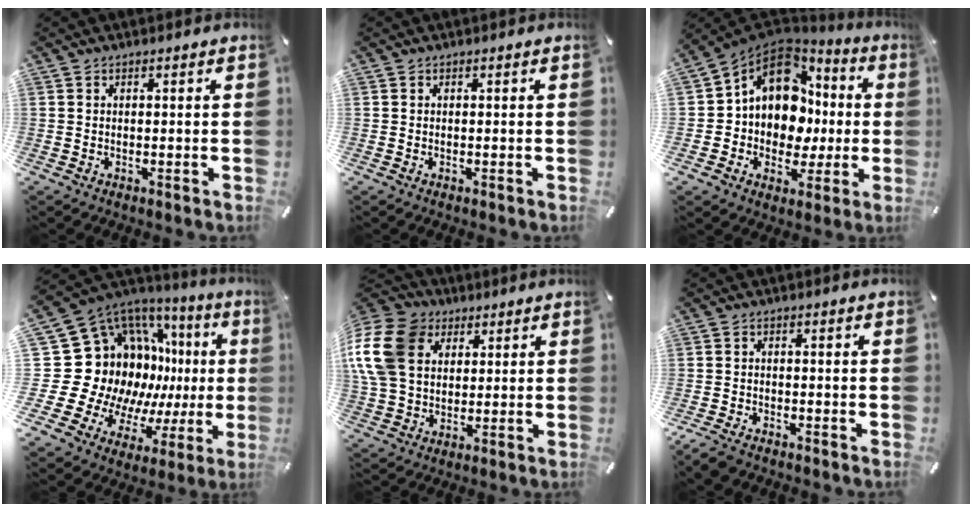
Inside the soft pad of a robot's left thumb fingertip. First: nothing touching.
{"total": 0.0}
{"total": 13.8, "force": [1.2, 12.1, 6.5], "torque": [-0.118, -0.010, 0.032]}
{"total": 22.6, "force": [3.4, 17.3, 14.2], "torque": [-0.202, -0.093, 0.124]}
{"total": 16.0, "force": [4.3, 12.8, 8.6], "torque": [-0.230, 0.001, 0.078]}
{"total": 2.9, "force": [-2.4, 1.2, 1.1], "torque": [-0.031, 0.008, -0.050]}